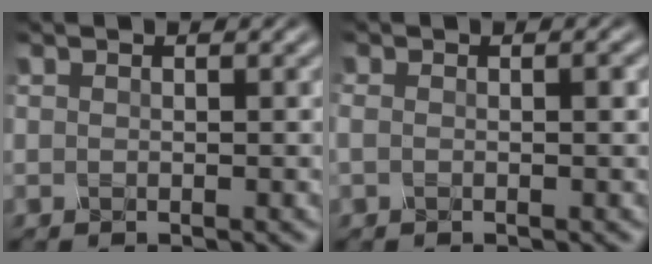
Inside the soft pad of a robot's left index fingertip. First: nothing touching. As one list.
[{"total": 1.2, "force": [-0.1, 0.5, 1.1], "torque": [-0.024, -0.001, -0.003]}]